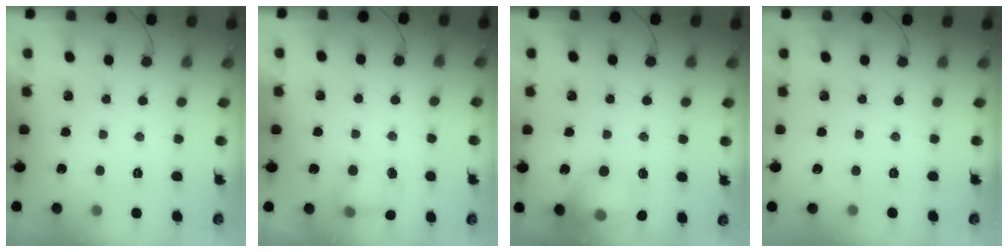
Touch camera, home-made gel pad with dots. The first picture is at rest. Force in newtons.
{"total": 5.1, "press": 5.0, "slide": 0.8}
{"total": 14.8, "press": 14.6, "slide": 2.1}
{"total": 0.0}